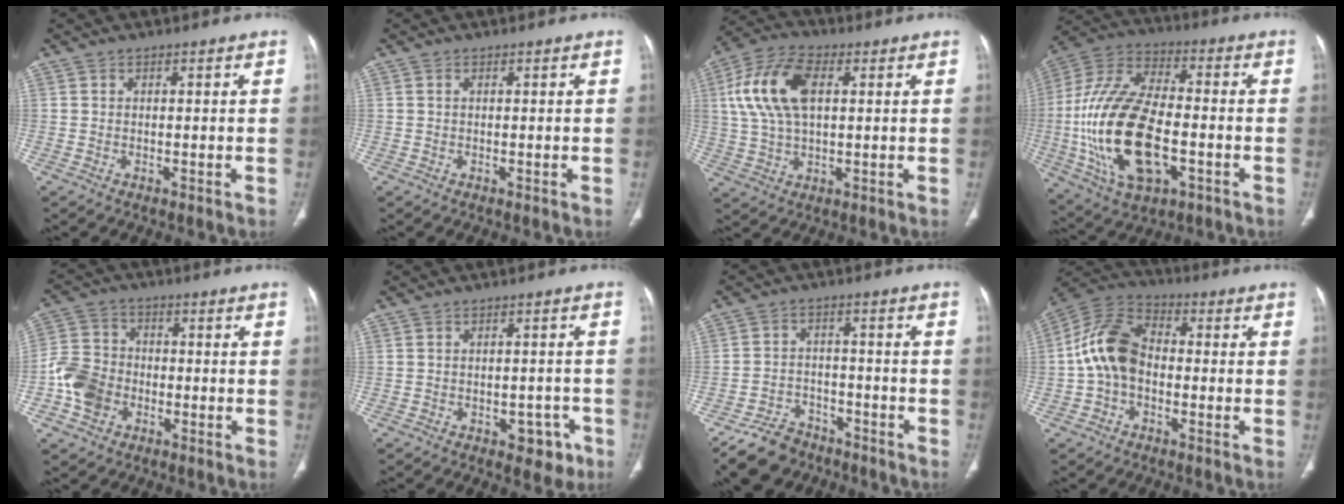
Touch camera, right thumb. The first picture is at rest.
{"total": 0.0}
{"total": 14.2, "force": [3.3, 7.7, 11.5], "torque": [-0.240, 0.014, 0.064]}
{"total": 24.2, "force": [-4.6, 12.5, 20.2], "torque": [-0.416, 0.013, -0.075]}
{"total": 9.2, "force": [-3.1, 7.5, 4.4], "torque": [-0.073, 0.024, -0.061]}
{"total": 5.3, "force": [-2.8, 3.3, 3.0], "torque": [-0.014, 0.020, -0.031]}
{"total": 9.3, "force": [-7.3, 5.4, 2.3], "torque": [-0.032, 0.043, -0.122]}
{"total": 11.8, "force": [-1.4, 8.1, 8.5], "torque": [-0.157, 0.034, -0.040]}